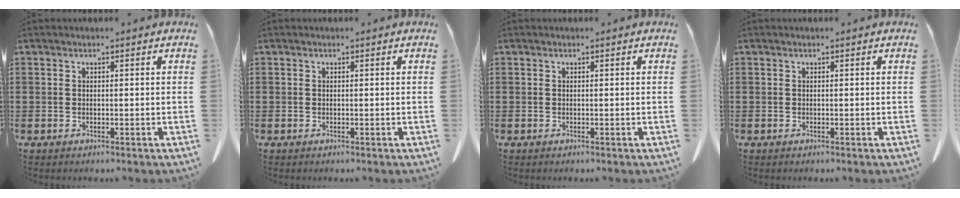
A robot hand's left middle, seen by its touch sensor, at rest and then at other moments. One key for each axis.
{"total": 0.0}
{"total": 0.0}
{"total": 0.0}